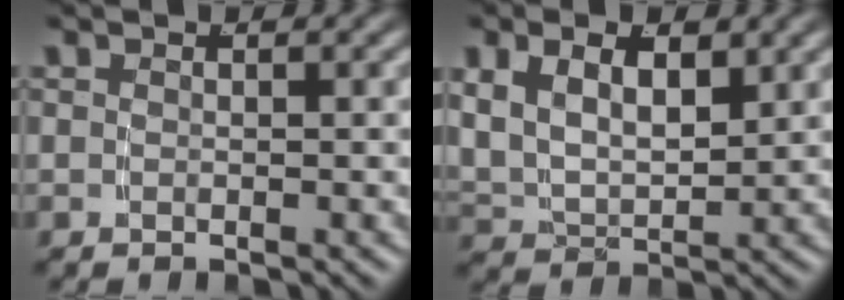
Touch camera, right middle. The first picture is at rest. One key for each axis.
{"total": 7.7, "fx": 1.5, "fy": 6.0, "fz": 4.5, "tx": -0.090, "ty": -0.001, "tz": 0.019}